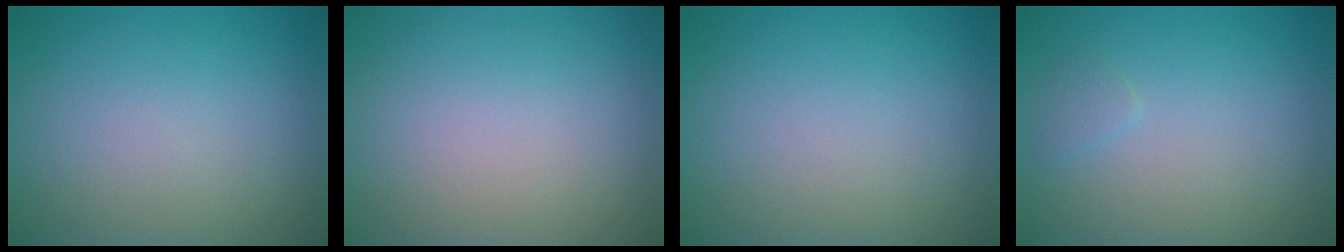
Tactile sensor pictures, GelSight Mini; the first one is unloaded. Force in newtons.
{"total": 0.0}
{"total": 0.0}
{"total": 0.7, "press": 0.7, "slide": 0.1}